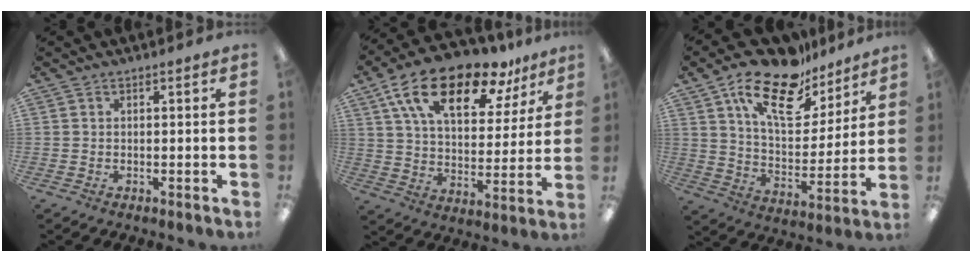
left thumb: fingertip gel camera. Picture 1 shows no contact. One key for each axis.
{"total": 20.3, "fx": 13.0, "fy": 9.2, "fz": 12.6, "tx": -0.222, "ty": -0.060, "tz": 0.222}
{"total": 19.6, "fx": 13.8, "fy": 8.8, "fz": 10.8, "tx": -0.188, "ty": -0.075, "tz": 0.239}